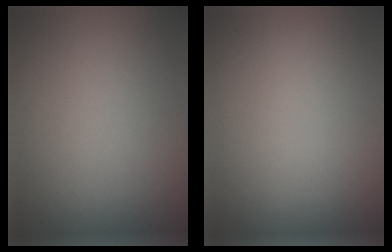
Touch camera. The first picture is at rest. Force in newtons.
{"total": 0.0}